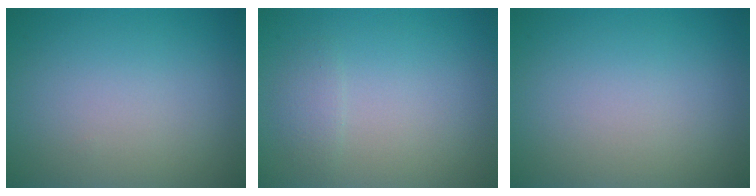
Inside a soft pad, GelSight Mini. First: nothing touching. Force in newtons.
{"total": 1.1, "press": 1.1, "slide": 0.0}
{"total": 0.0}